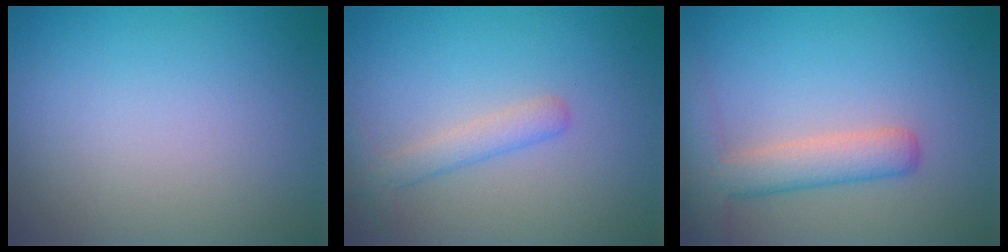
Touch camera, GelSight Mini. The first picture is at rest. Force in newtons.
{"total": 2.0, "press": 2.0, "slide": 0.1}
{"total": 4.2, "press": 4.2, "slide": 0.2}